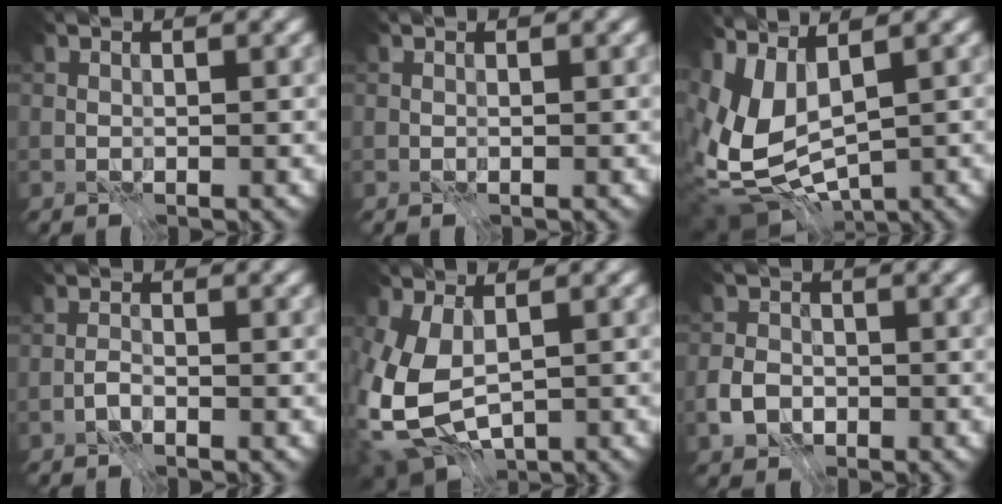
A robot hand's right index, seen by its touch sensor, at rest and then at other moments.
{"total": 0.0}
{"total": 10.2, "force": [-2.1, 5.7, 8.2], "torque": [-0.194, -0.015, -0.018]}
{"total": 1.4, "force": [-1.3, 0.4, 0.5], "torque": [-0.009, 0.003, -0.030]}
{"total": 8.1, "force": [-0.8, 5.2, 6.2], "torque": [-0.149, -0.025, -0.007]}
{"total": 2.7, "force": [-1.5, 2.0, 1.0], "torque": [-0.013, 0.001, -0.036]}